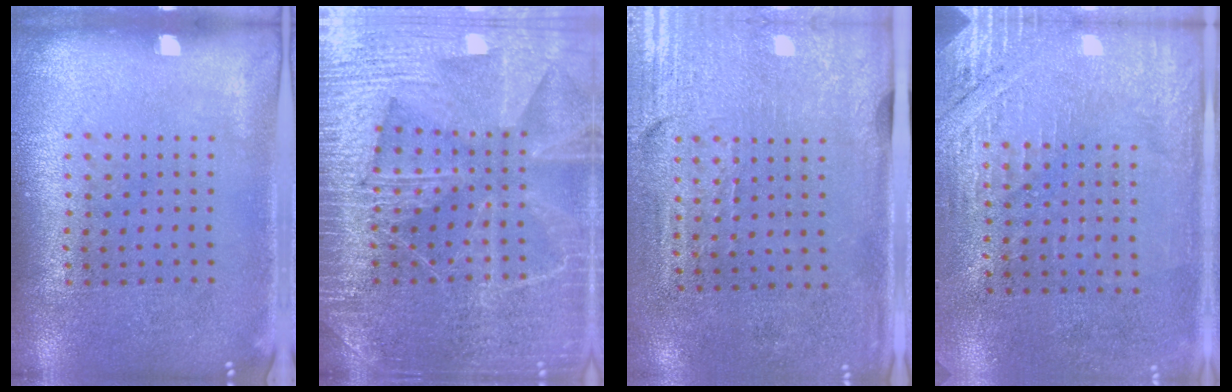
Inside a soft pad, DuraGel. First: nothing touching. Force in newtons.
{"total": 6.5, "press": 6.4, "slide": 0.8}
{"total": 3.1, "press": 2.6, "slide": 1.6}
{"total": 2.7, "press": 2.5, "slide": 1.1}